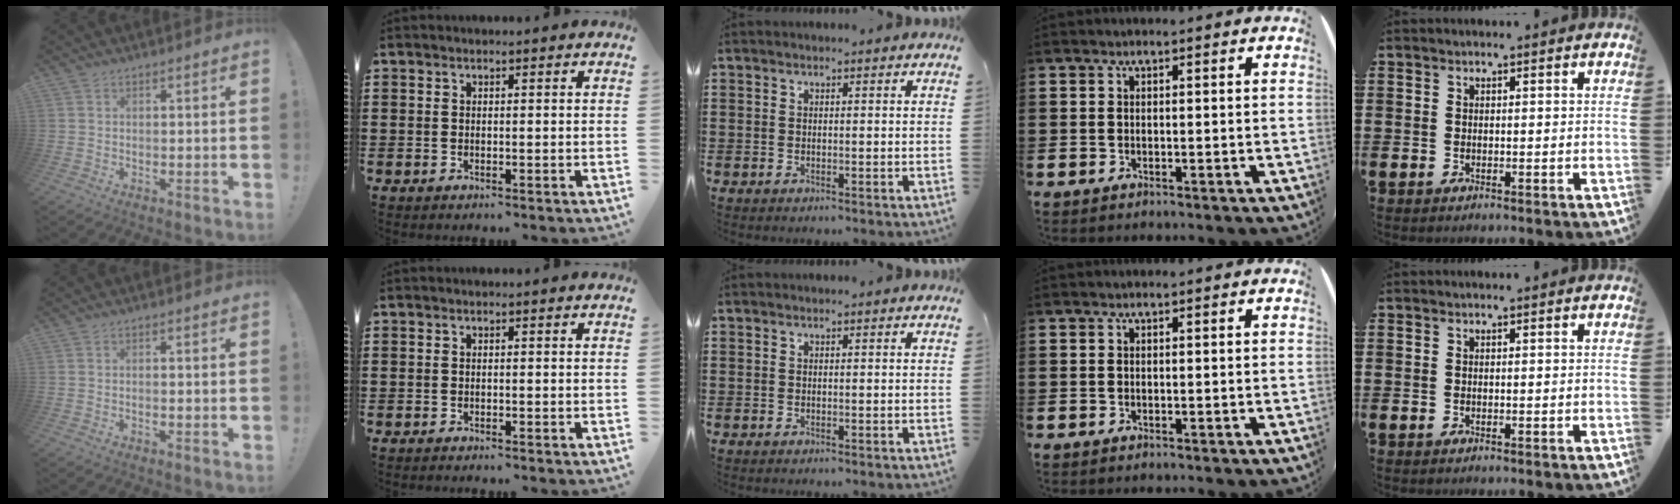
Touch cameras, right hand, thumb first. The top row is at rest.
{"thumb": {"total": 1.0, "force": [-0.8, -0.3, 0.5], "torque": [-0.010, -0.002, -0.014]}, "index": {"total": 0.6, "force": [-0.6, -0.1, 0.0], "torque": [-0.001, -0.003, -0.013]}}